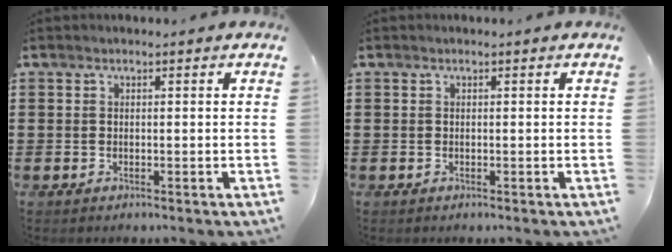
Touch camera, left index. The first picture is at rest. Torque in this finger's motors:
{"motor_torque": [-0.04, 0.04, 0.00, 0.00]}